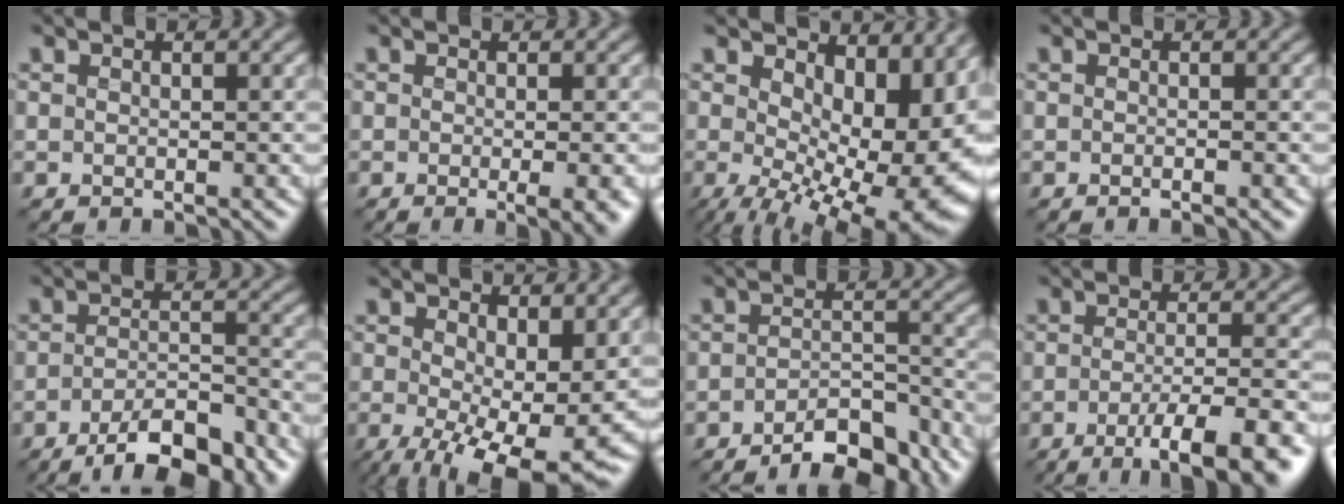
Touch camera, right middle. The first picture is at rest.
{"total": 4.5, "force": [-1.1, 1.5, 4.1], "torque": [-0.041, -0.011, -0.006]}
{"total": 16.2, "force": [0.3, 8.2, 14.0], "torque": [-0.170, -0.028, 0.035]}
{"total": 0.8, "force": [-0.5, 0.1, 0.6], "torque": [-0.008, -0.002, -0.007]}
{"total": 7.0, "force": [-4.7, 2.0, 4.8], "torque": [-0.078, 0.000, -0.077]}
{"total": 10.5, "force": [-1.7, 4.3, 9.4], "torque": [-0.153, -0.024, -0.014]}
{"total": 6.4, "force": [-4.9, 1.7, 3.7], "torque": [-0.054, 0.003, -0.074]}
{"total": 8.1, "force": [-4.2, 1.8, 6.7], "torque": [-0.088, -0.003, -0.063]}